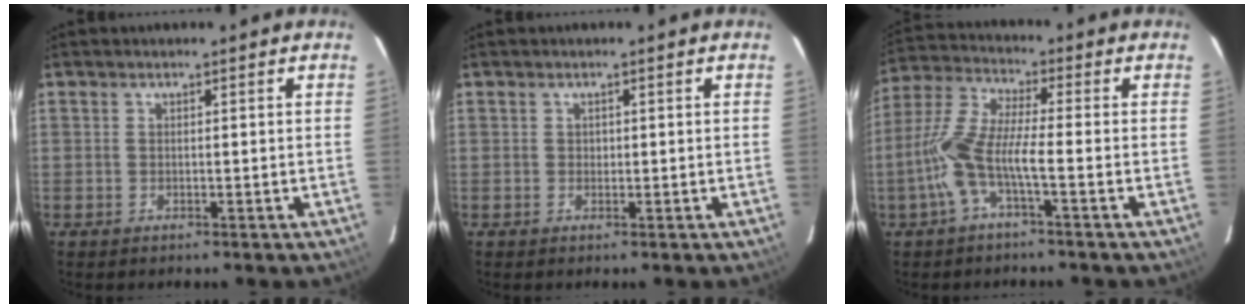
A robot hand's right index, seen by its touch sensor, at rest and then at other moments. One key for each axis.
{"total": 0.5, "fx": 0.0, "fy": 0.5, "fz": 0.0, "tx": 0.002, "ty": 0.001, "tz": 0.000}
{"total": 9.5, "fx": -3.3, "fy": 1.3, "fz": 8.8, "tx": -0.202, "ty": 0.006, "tz": -0.067}